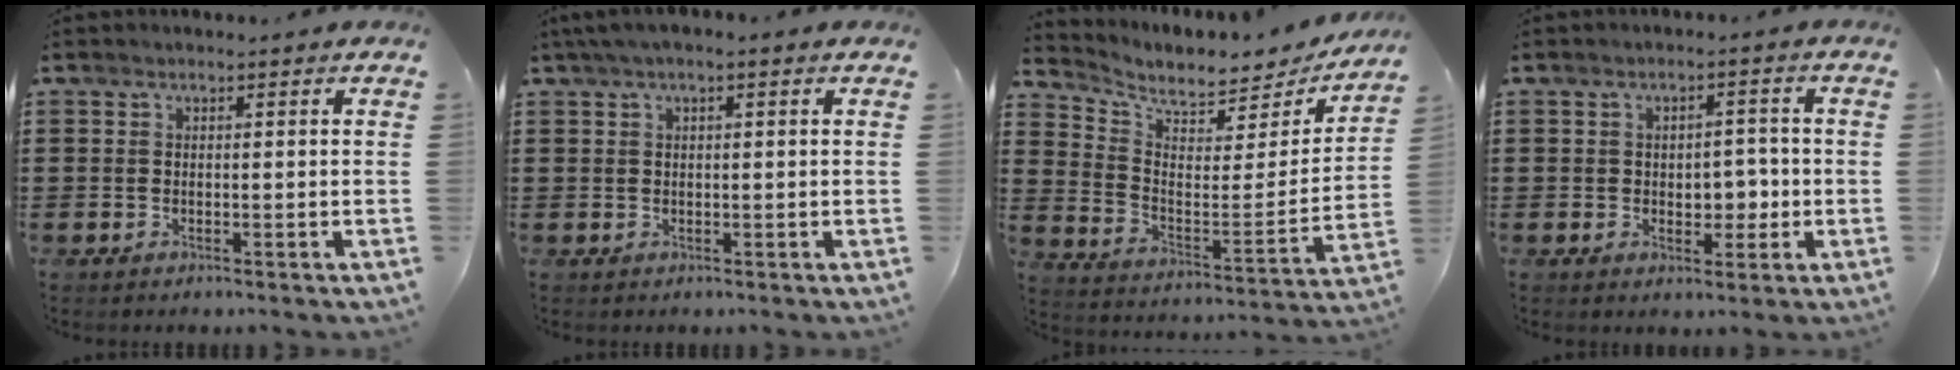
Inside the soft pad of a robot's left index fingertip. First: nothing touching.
{"total": 1.3, "force": [0.2, 0.5, 1.2], "torque": [-0.023, 0.004, 0.003]}
{"total": 5.6, "force": [5.1, 1.4, 1.8], "torque": [-0.057, -0.049, 0.084]}
{"total": 4.1, "force": [-0.5, 2.8, 3.0], "torque": [-0.046, 0.000, -0.017]}